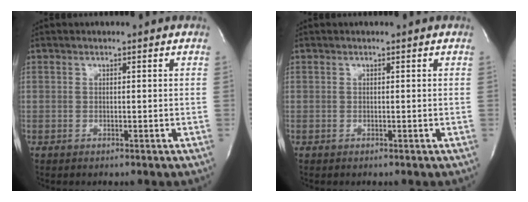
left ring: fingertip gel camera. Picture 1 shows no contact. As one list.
[{"total": 0.0}]